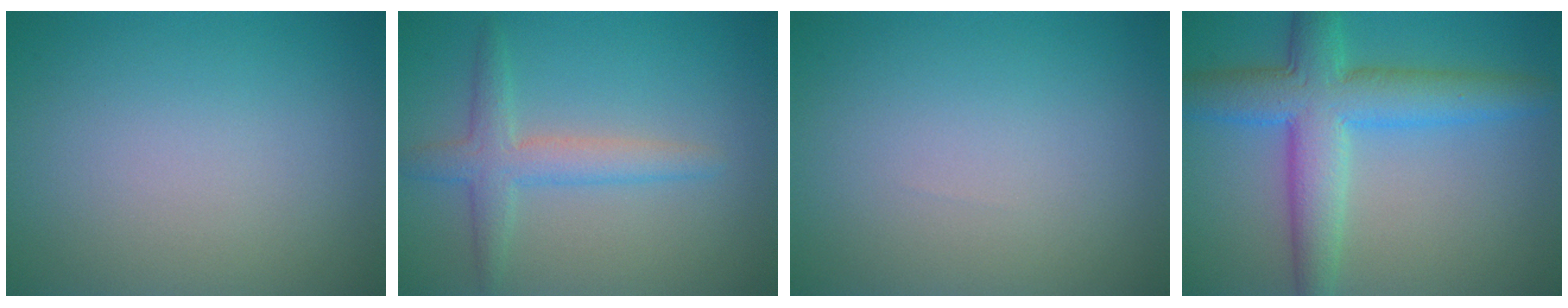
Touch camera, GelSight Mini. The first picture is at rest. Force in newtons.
{"total": 3.1, "press": 3.1, "slide": 0.1}
{"total": 0.0}
{"total": 7.2, "press": 7.2, "slide": 0.3}